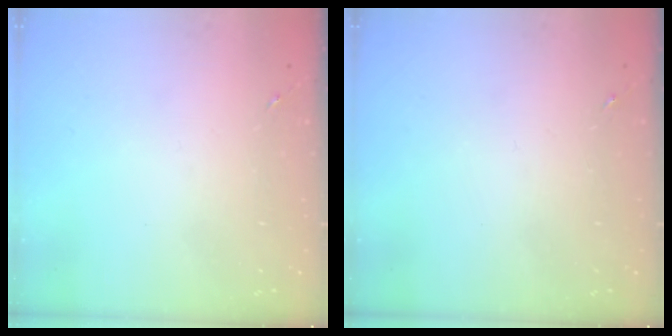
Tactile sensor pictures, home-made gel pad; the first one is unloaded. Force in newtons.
{"total": 0.0}